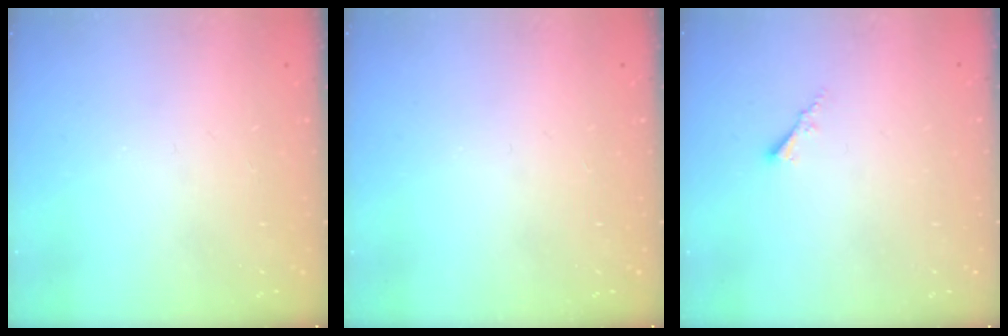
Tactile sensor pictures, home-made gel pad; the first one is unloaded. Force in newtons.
{"total": 0.0}
{"total": 1.8, "press": 1.7, "slide": 0.3}